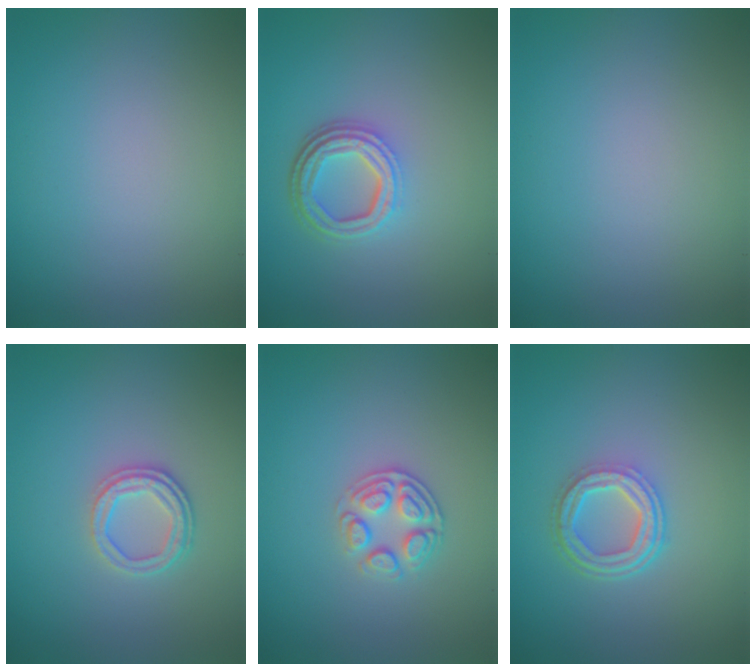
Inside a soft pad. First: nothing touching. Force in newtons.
{"total": 4.2, "press": 3.2, "slide": 2.8}
{"total": 0.0}
{"total": 2.6, "press": 2.3, "slide": 1.3}
{"total": 2.6, "press": 2.5, "slide": 0.9}
{"total": 3.9, "press": 2.9, "slide": 2.6}